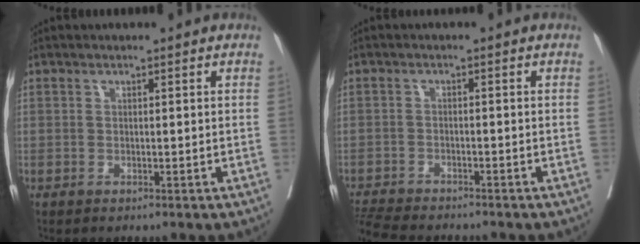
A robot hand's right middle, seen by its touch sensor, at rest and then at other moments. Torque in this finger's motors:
{"motor_torque": [0.57, -0.72, 0.08, 0.03]}